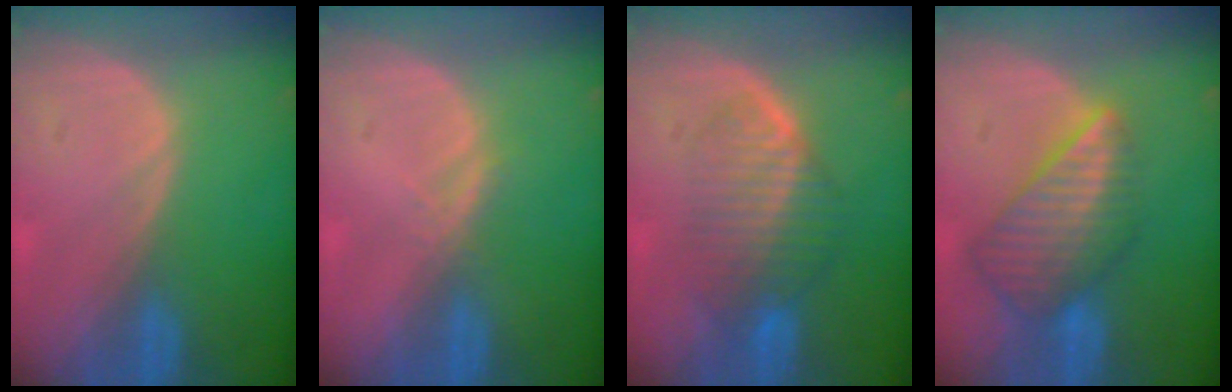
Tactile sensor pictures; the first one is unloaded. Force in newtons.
{"total": 1.5, "press": 1.3, "slide": 0.8}
{"total": 7.0, "press": 6.5, "slide": 2.5}
{"total": 8.8, "press": 7.6, "slide": 4.4}